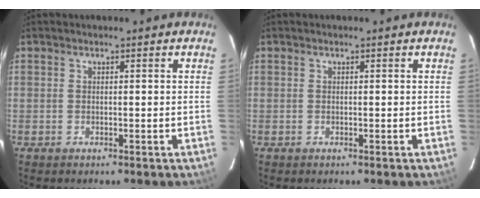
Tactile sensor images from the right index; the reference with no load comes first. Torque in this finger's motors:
{"motor_torque": [0.00, 0.00, 0.03, 0.00]}